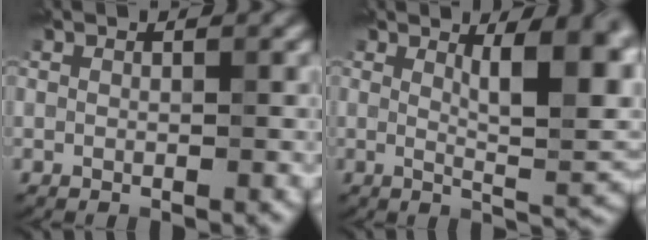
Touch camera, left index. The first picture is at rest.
{"total": 7.2, "force": [1.7, 1.2, 6.9], "torque": [-0.103, -0.009, 0.057]}